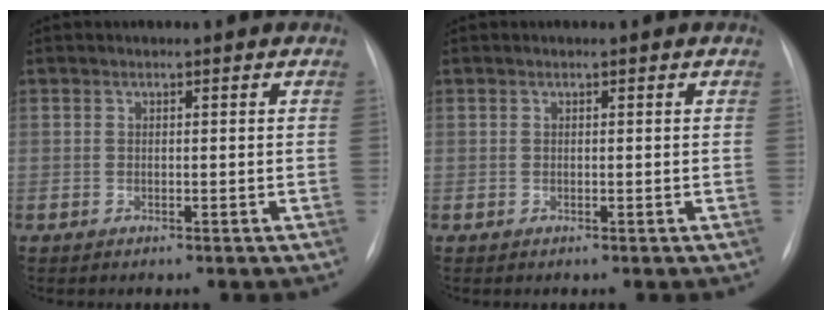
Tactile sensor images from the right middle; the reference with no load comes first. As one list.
[{"total": 0.0}]